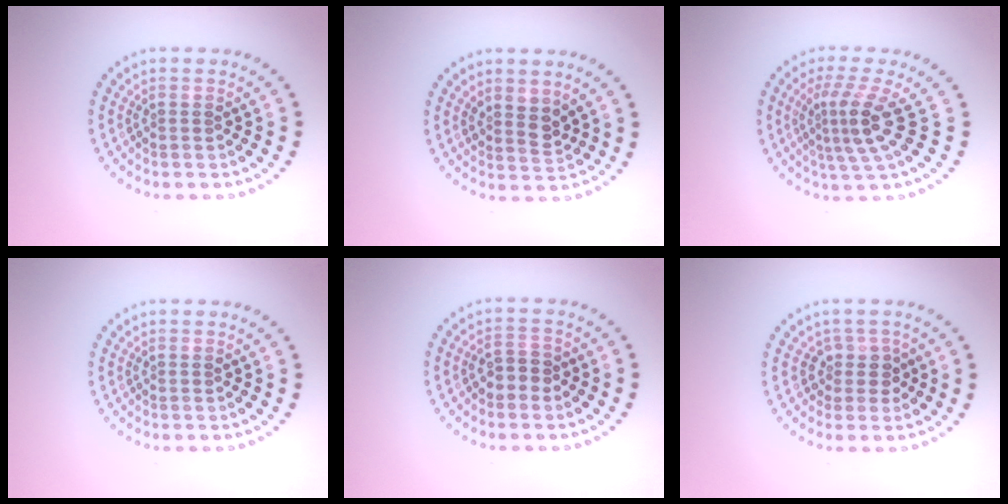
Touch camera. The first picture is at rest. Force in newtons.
{"total": 1.9, "press": 1.6, "slide": 1.0}
{"total": 3.8, "press": 2.7, "slide": 2.8}
{"total": 0.0}
{"total": 1.8, "press": 1.7, "slide": 0.6}
{"total": 1.9, "press": 1.5, "slide": 1.1}